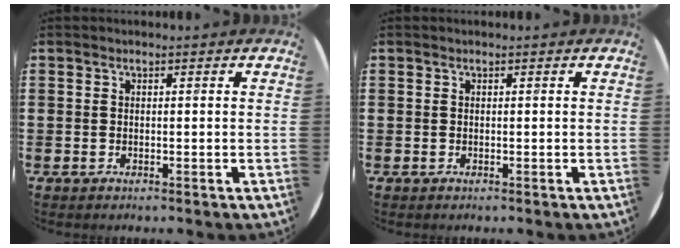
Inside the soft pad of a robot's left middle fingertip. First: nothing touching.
{"total": 0.0}